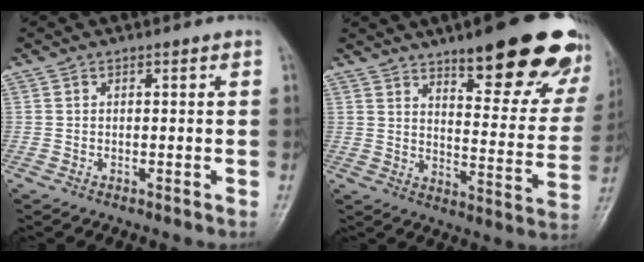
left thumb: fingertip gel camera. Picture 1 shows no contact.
{"total": 23.9, "force": [15.7, 6.9, 16.7], "torque": [-0.170, -0.075, 0.208]}